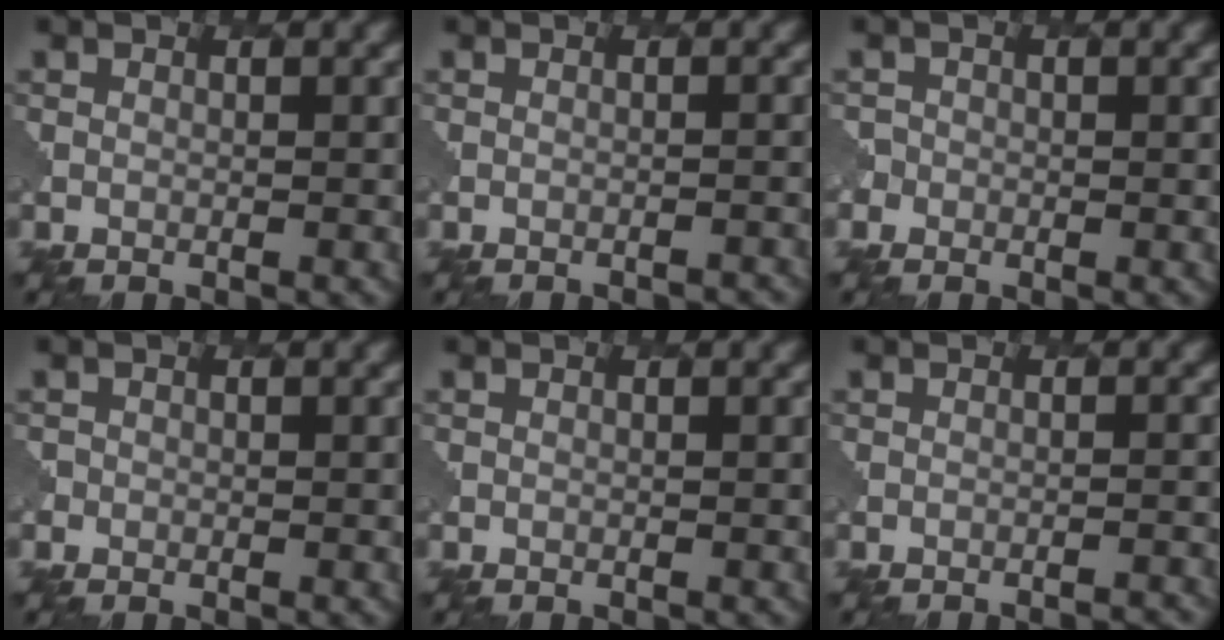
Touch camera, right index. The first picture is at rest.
{"total": 1.9, "force": [-1.8, 0.4, 0.5], "torque": [0.006, 0.011, -0.025]}
{"total": 1.4, "force": [-0.8, 1.1, -0.4], "torque": [0.012, 0.007, -0.014]}
{"total": 1.1, "force": [-0.5, 0.9, -0.4], "torque": [0.011, 0.003, -0.008]}
{"total": 0.0}
{"total": 2.4, "force": [-2.3, 0.4, 0.7], "torque": [0.000, 0.015, -0.034]}